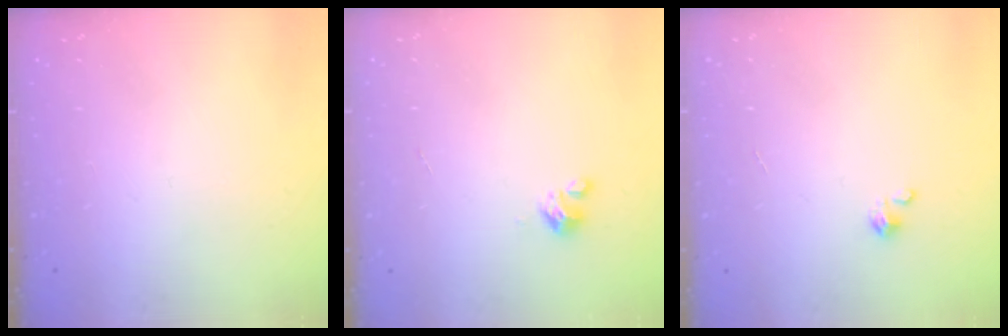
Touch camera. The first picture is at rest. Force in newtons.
{"total": 2.9, "press": 2.9, "slide": 0.2}
{"total": 2.3, "press": 2.3, "slide": 0.2}